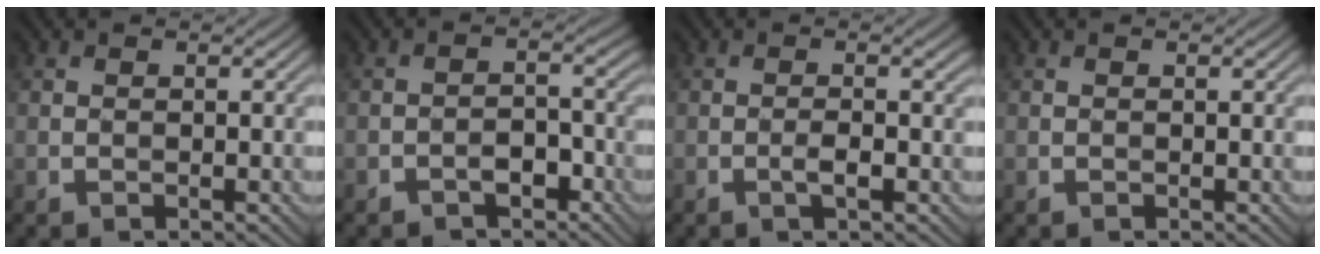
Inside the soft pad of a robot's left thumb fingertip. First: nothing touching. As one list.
[{"total": 2.4, "force": [-1.9, 1.2, 0.9], "torque": [-0.012, 0.012, -0.030]}, {"total": 2.0, "force": [-0.7, 0.0, 1.8], "torque": [-0.036, 0.006, -0.014]}, {"total": 0.0}]